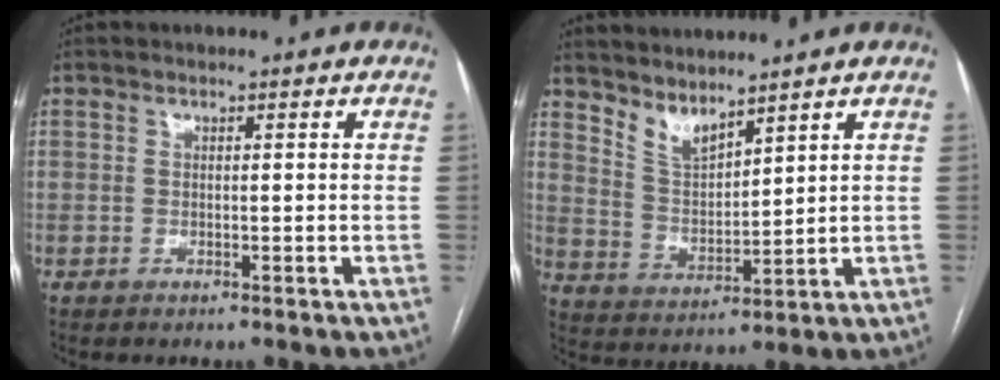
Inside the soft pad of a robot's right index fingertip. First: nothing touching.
{"total": 5.6, "force": [5.1, 1.1, 1.9], "torque": [-0.047, -0.006, 0.116]}